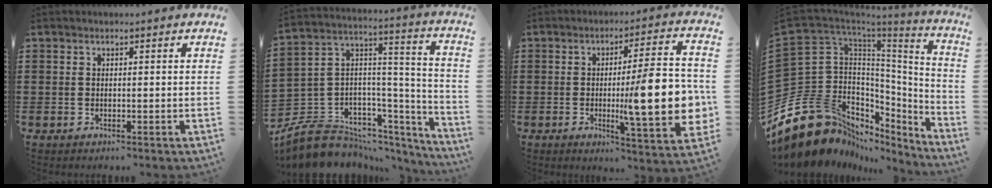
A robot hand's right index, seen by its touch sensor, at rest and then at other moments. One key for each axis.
{"total": 8.7, "fx": -6.2, "fy": 5.7, "fz": 2.0, "tx": -0.062, "ty": 0.003, "tz": -0.113}
{"total": 14.6, "fx": -1.1, "fy": 3.0, "fz": 14.3, "tx": -0.197, "ty": -0.010, "tz": -0.021}
{"total": 20.2, "fx": -9.5, "fy": 14.2, "fz": 10.9, "tx": -0.271, "ty": -0.022, "tz": -0.139}